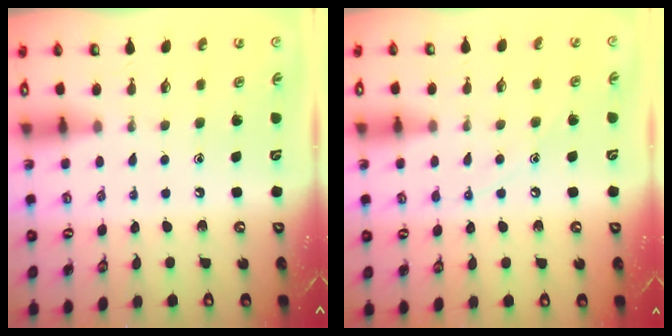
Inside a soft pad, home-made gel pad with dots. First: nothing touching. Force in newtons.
{"total": 6.0, "press": 5.9, "slide": 0.6}